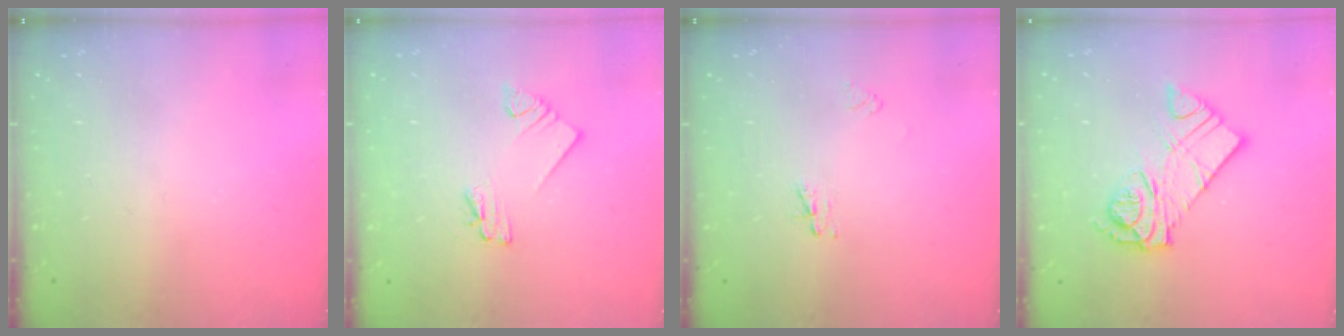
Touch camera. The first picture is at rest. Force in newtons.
{"total": 2.3, "press": 2.3, "slide": 0.1}
{"total": 2.3, "press": 2.3, "slide": 0.3}
{"total": 12.1, "press": 12.1, "slide": 1.0}